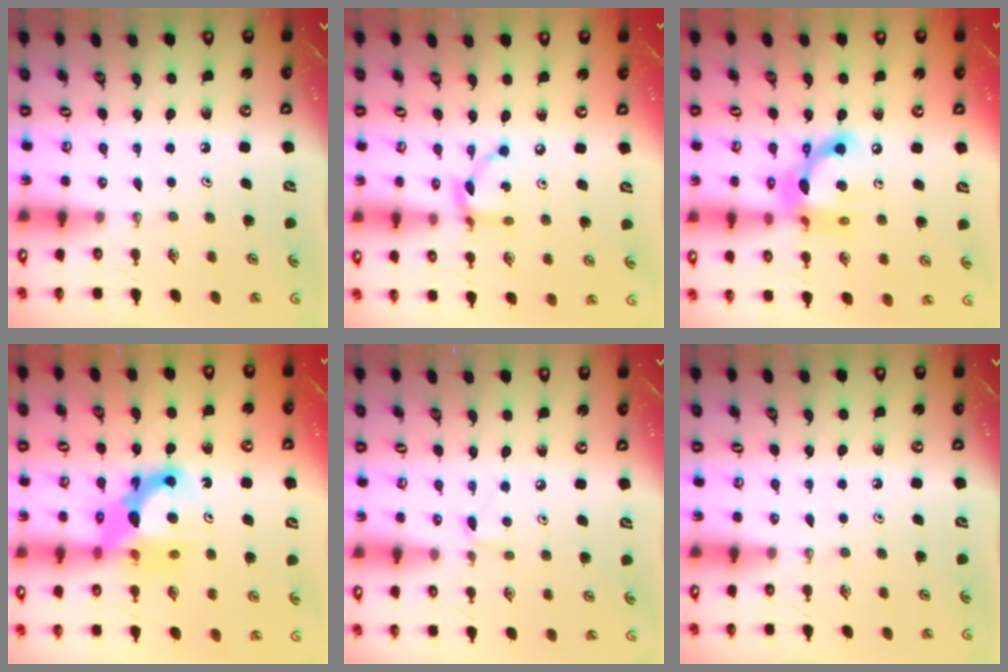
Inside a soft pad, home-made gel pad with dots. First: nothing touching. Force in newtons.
{"total": 9.3, "press": 9.3, "slide": 0.5}
{"total": 13.5, "press": 13.5, "slide": 1.1}
{"total": 12.6, "press": 12.4, "slide": 2.4}
{"total": 4.3, "press": 4.2, "slide": 0.7}
{"total": 0.0}